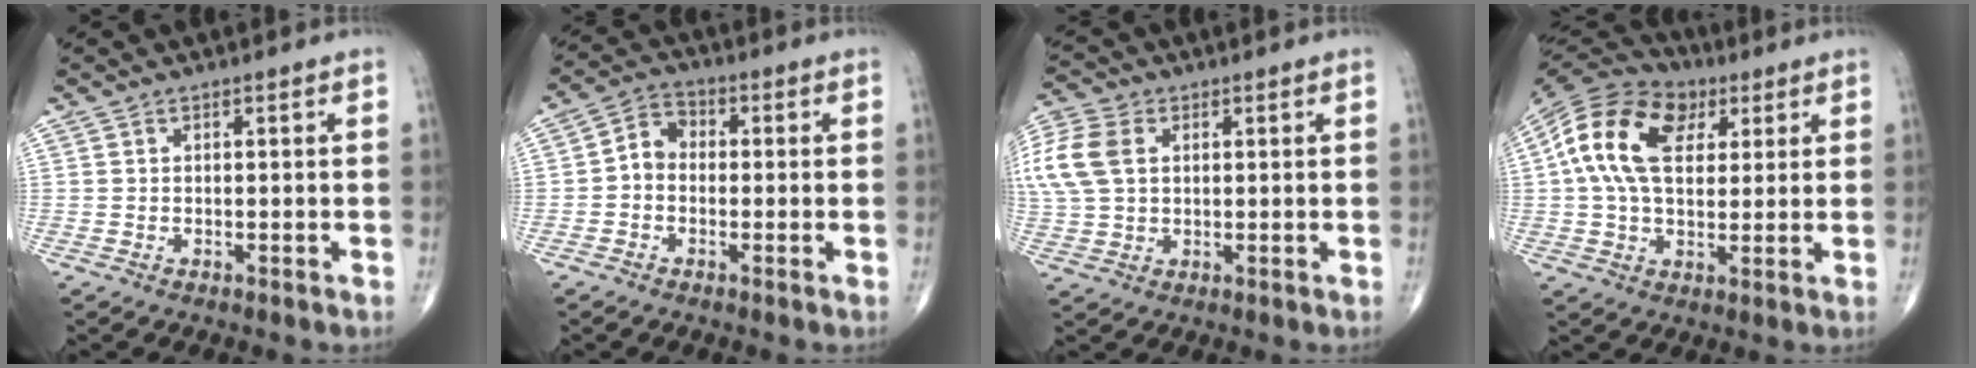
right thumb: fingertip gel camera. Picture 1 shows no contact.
{"total": 5.1, "force": [-0.7, 4.1, 2.9], "torque": [-0.033, 0.020, -0.027]}
{"total": 13.9, "force": [3.2, 9.8, 9.3], "torque": [-0.238, 0.013, 0.061]}
{"total": 17.3, "force": [4.5, 11.0, 12.6], "torque": [-0.229, 0.011, 0.069]}